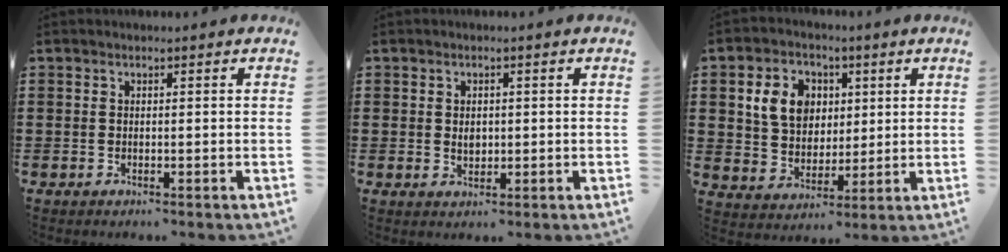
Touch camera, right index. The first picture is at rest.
{"total": 1.8, "force": [0.3, 1.3, 1.2], "torque": [-0.023, 0.008, 0.005]}
{"total": 8.0, "force": [2.4, 6.6, 3.8], "torque": [-0.087, 0.018, 0.042]}